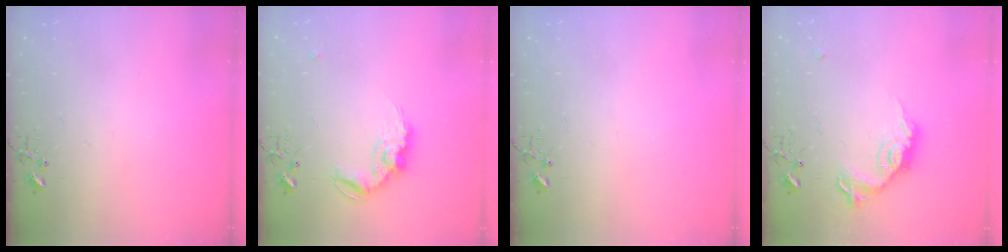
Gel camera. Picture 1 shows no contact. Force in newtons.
{"total": 12.7, "press": 12.7, "slide": 0.5}
{"total": 0.0}
{"total": 15.0, "press": 15.0, "slide": 0.7}